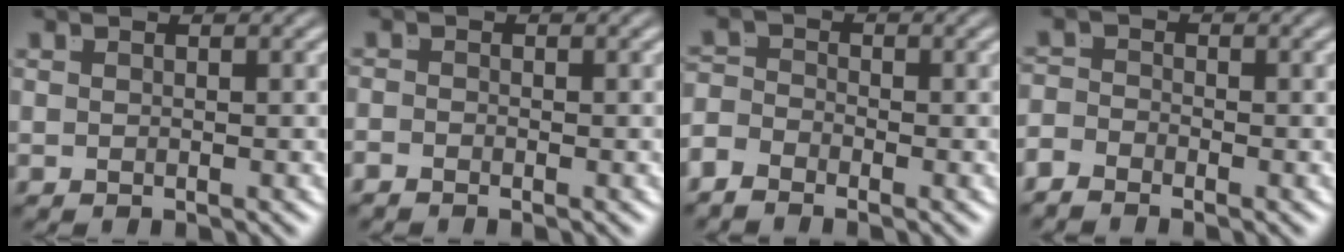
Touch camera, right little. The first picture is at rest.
{"total": 1.0, "force": [-1.0, 0.0, 0.1], "torque": [0.000, -0.010, -0.016]}
{"total": 2.5, "force": [-1.6, 1.8, 0.7], "torque": [-0.011, -0.017, -0.030]}
{"total": 1.8, "force": [-1.6, 0.6, 0.3], "torque": [-0.003, -0.015, -0.029]}